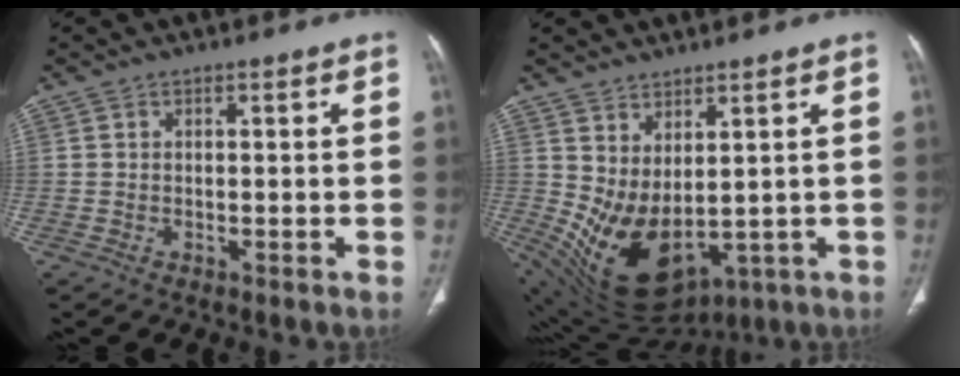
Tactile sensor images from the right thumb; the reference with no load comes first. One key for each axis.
{"total": 13.7, "fx": 0.9, "fy": 7.2, "fz": 11.6, "tx": -0.204, "ty": -0.032, "tz": 0.056}